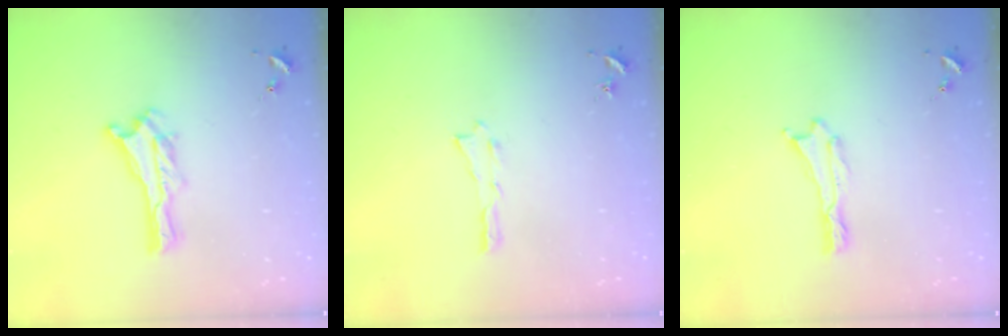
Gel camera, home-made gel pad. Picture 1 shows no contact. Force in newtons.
{"total": 0.0}
{"total": 0.0}